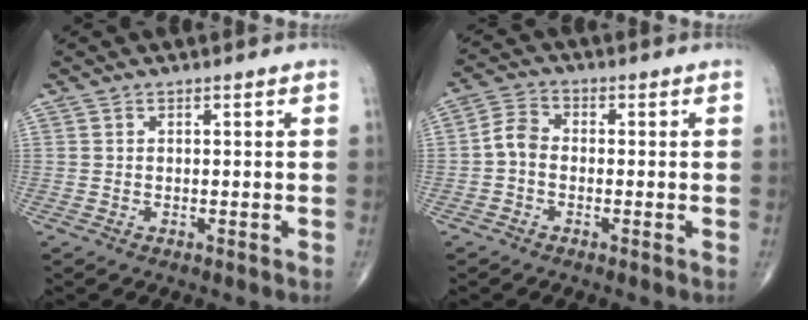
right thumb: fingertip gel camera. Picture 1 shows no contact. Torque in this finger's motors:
{"motor_torque": [-0.30, 0.08, 0.10, -0.07, 0.02]}